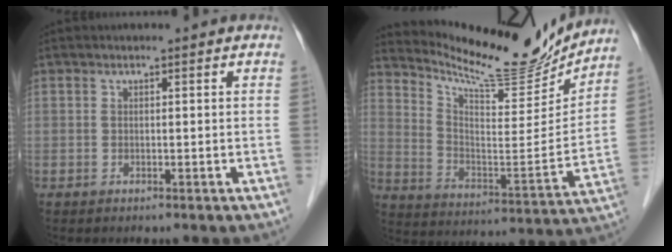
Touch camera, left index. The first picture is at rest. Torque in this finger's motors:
{"motor_torque": [-0.06, -0.22, 0.28, 0.06]}